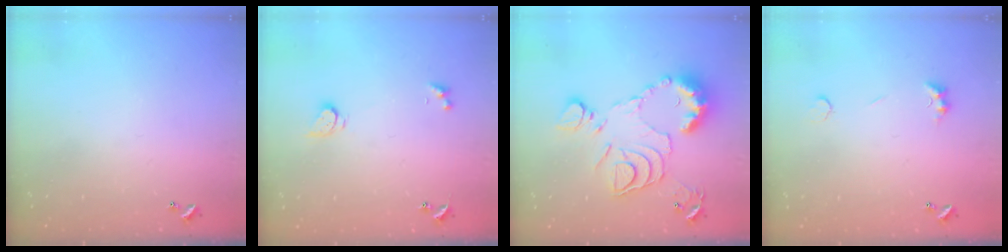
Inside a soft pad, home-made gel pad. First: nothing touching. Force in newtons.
{"total": 2.4, "press": 2.3, "slide": 0.4}
{"total": 14.6, "press": 14.5, "slide": 0.9}
{"total": 2.2, "press": 2.1, "slide": 0.6}